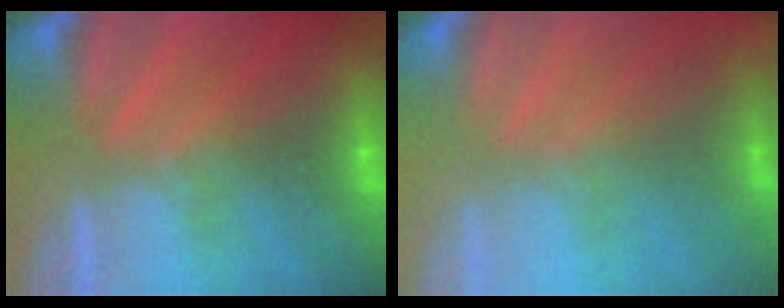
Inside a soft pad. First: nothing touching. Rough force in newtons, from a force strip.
{"total": 1.8}